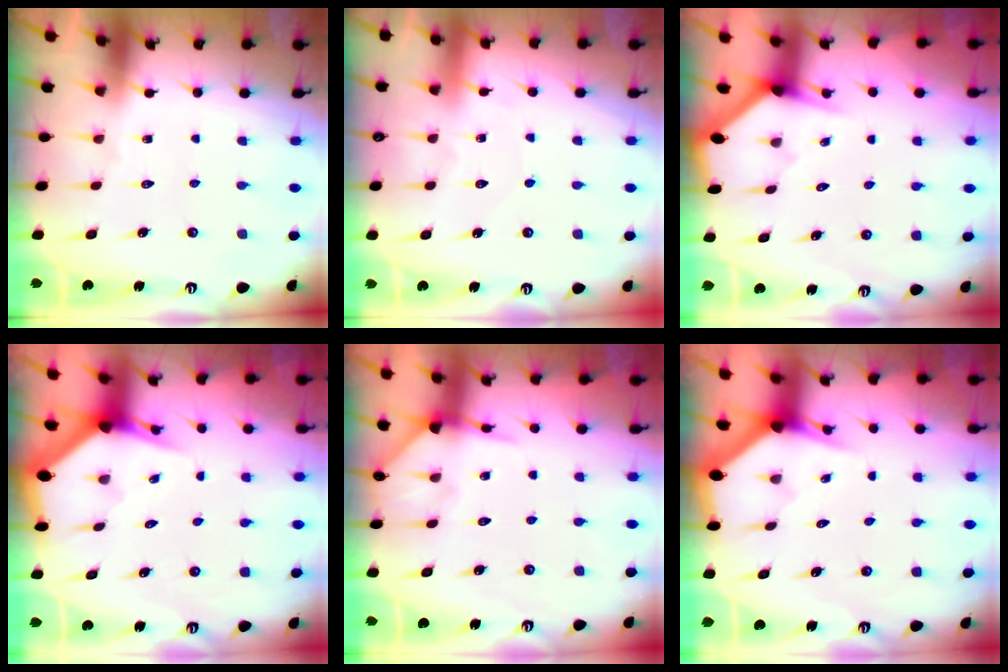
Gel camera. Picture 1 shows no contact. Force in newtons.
{"total": 3.4, "press": 3.4, "slide": 0.3}
{"total": 3.2, "press": 3.2, "slide": 0.4}
{"total": 2.9, "press": 2.9, "slide": 0.2}
{"total": 6.2, "press": 6.2, "slide": 0.5}
{"total": 2.6, "press": 2.6, "slide": 0.1}